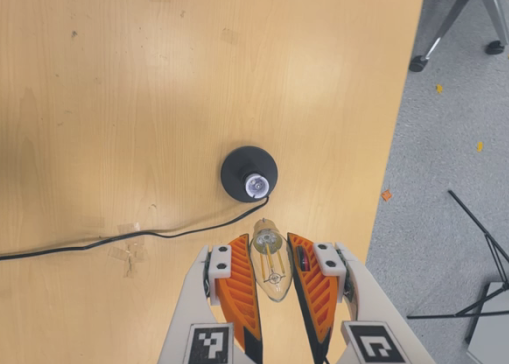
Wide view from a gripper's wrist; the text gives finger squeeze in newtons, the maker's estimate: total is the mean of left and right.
{"total": 14.2, "left": 15.2, "right": 13.3}